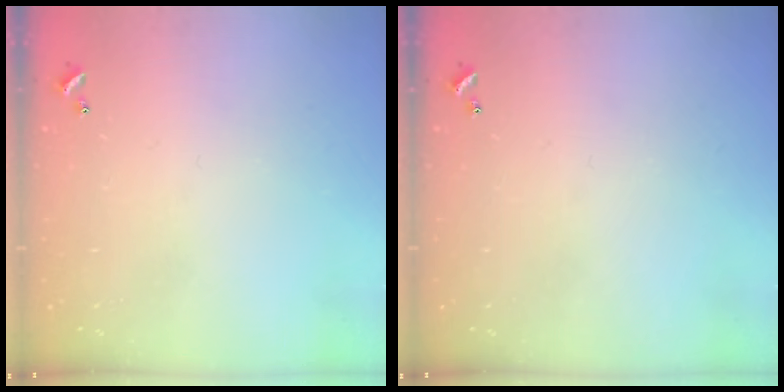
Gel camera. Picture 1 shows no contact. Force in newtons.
{"total": 0.0}